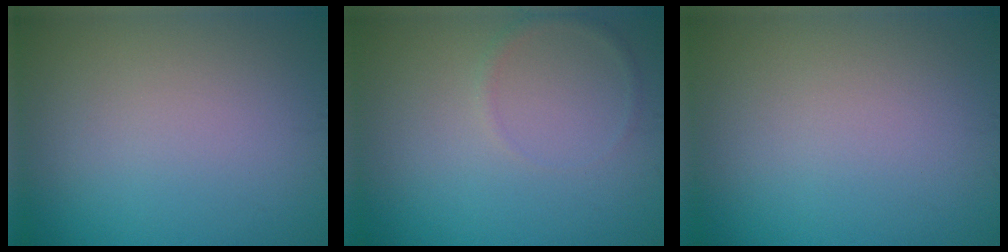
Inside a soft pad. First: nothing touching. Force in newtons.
{"total": 0.8, "press": 0.8, "slide": 0.0}
{"total": 0.0}